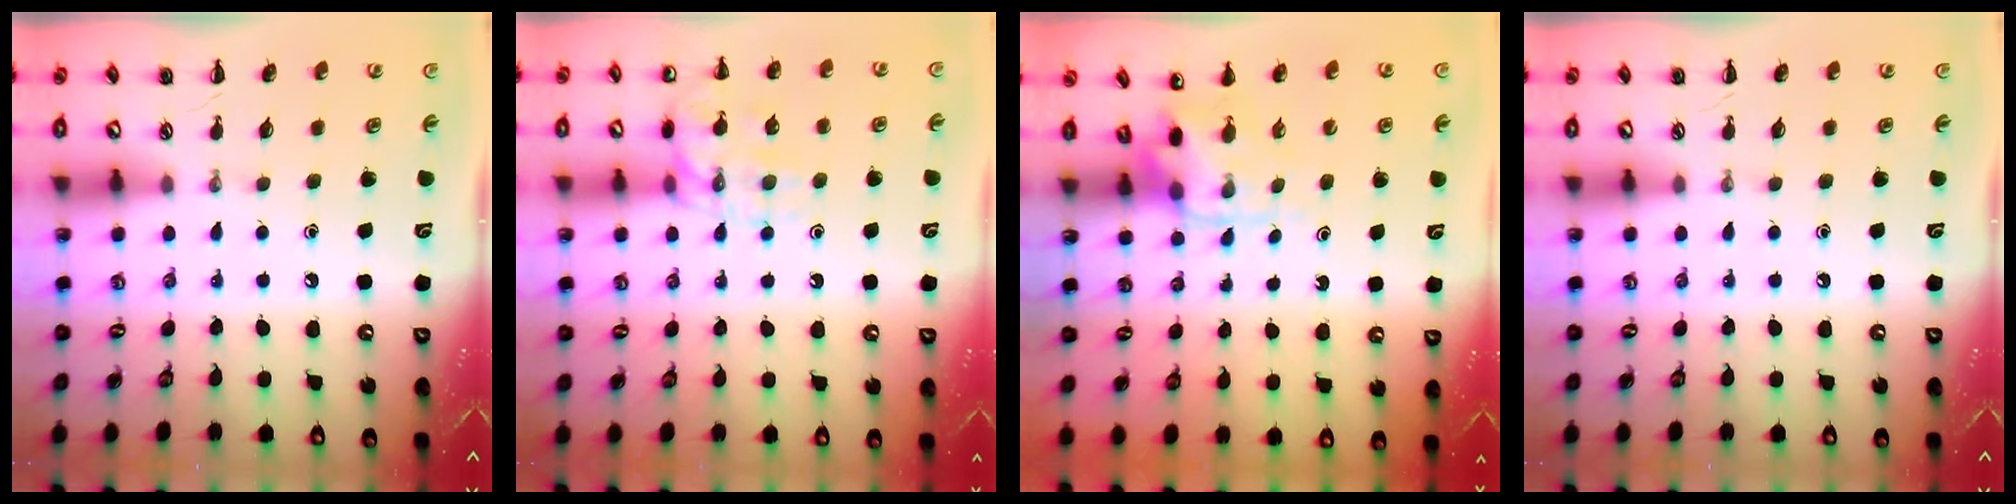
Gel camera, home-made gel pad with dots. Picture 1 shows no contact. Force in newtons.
{"total": 13.9, "press": 13.9, "slide": 1.3}
{"total": 4.4, "press": 4.3, "slide": 1.0}
{"total": 0.0}